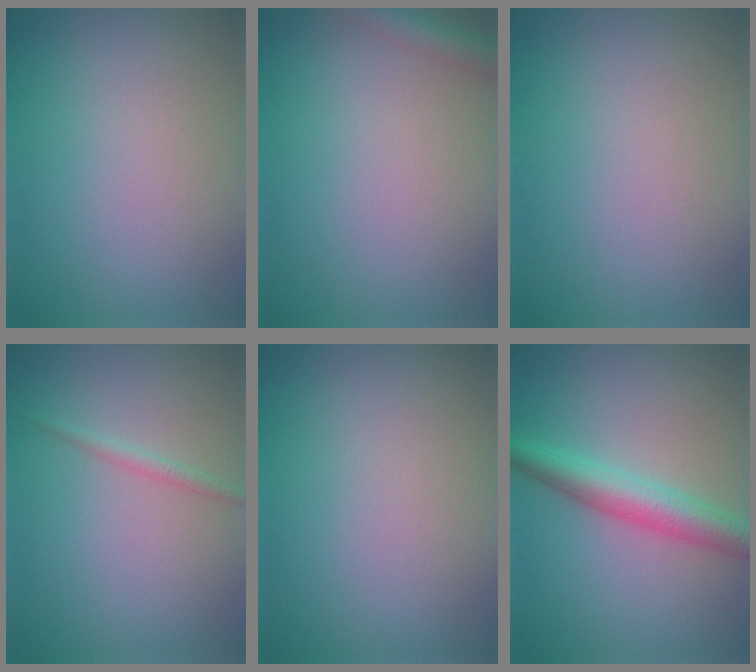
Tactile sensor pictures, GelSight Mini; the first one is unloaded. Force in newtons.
{"total": 2.4, "press": 2.4, "slide": 0.1}
{"total": 0.0}
{"total": 1.1, "press": 1.1, "slide": 0.0}
{"total": 0.0}
{"total": 4.6, "press": 4.6, "slide": 0.0}